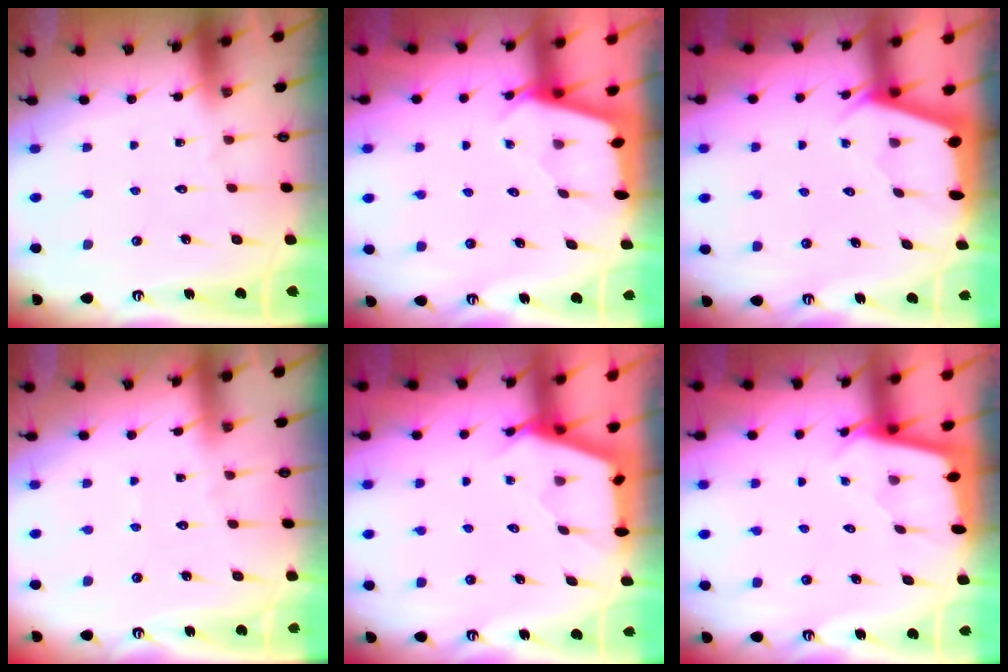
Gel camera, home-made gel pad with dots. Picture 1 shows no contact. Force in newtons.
{"total": 2.5, "press": 2.5, "slide": 0.3}
{"total": 2.4, "press": 2.4, "slide": 0.3}
{"total": 3.0, "press": 3.0, "slide": 0.2}
{"total": 2.6, "press": 2.5, "slide": 0.4}
{"total": 1.9, "press": 1.9, "slide": 0.2}